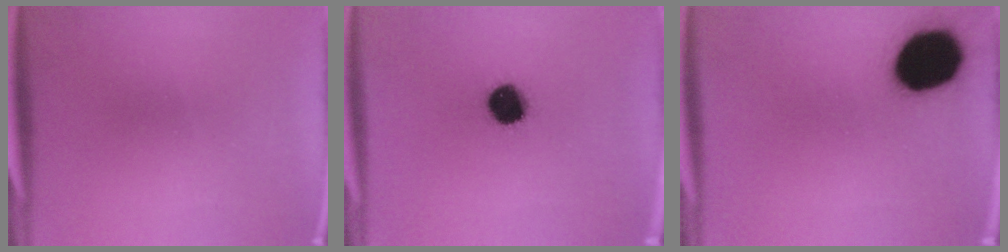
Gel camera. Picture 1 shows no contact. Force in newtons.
{"total": 9.5}
{"total": 17.8}